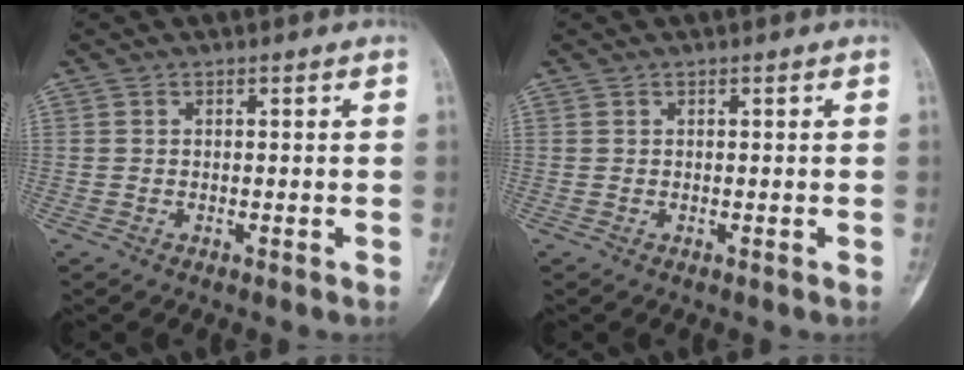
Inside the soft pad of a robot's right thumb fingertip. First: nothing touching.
{"total": 0.0}